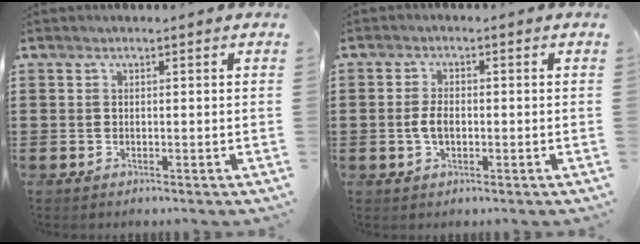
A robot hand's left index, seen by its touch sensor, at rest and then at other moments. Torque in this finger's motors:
{"motor_torque": [0.56, 0.35, 0.31, 0.09]}